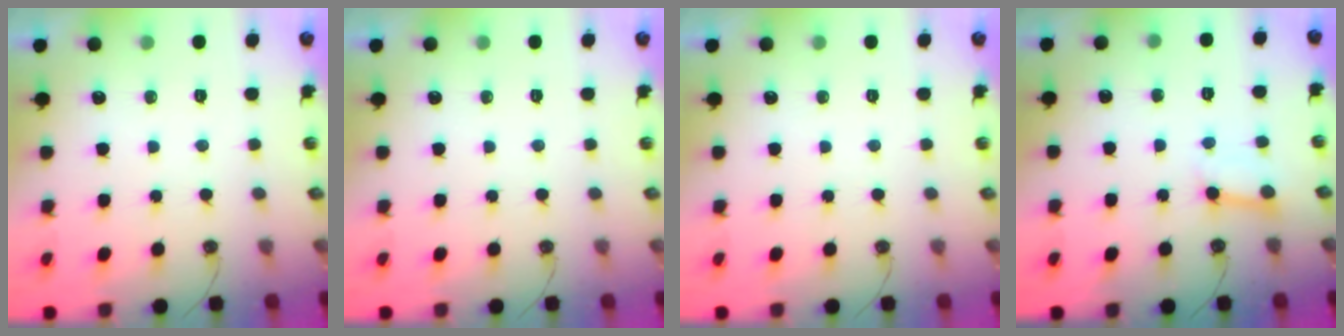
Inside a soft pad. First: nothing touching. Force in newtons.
{"total": 0.0}
{"total": 0.0}
{"total": 3.5, "press": 3.4, "slide": 0.3}